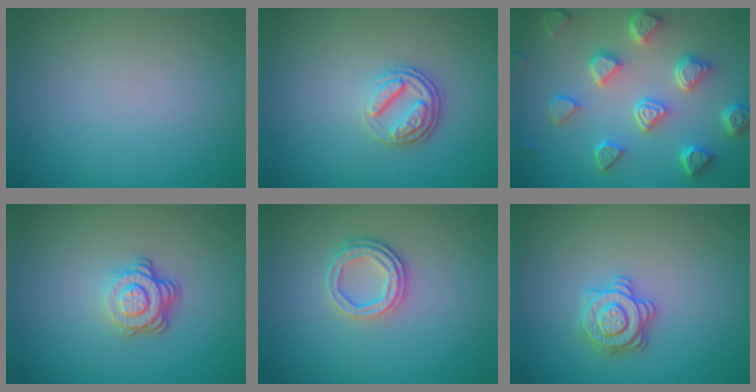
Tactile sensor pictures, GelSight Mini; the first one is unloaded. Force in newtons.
{"total": 3.7, "press": 2.6, "slide": 2.6}
{"total": 6.7, "press": 5.3, "slide": 4.0}
{"total": 3.9, "press": 2.7, "slide": 2.9}
{"total": 3.1, "press": 2.5, "slide": 1.8}
{"total": 2.9, "press": 2.8, "slide": 0.4}